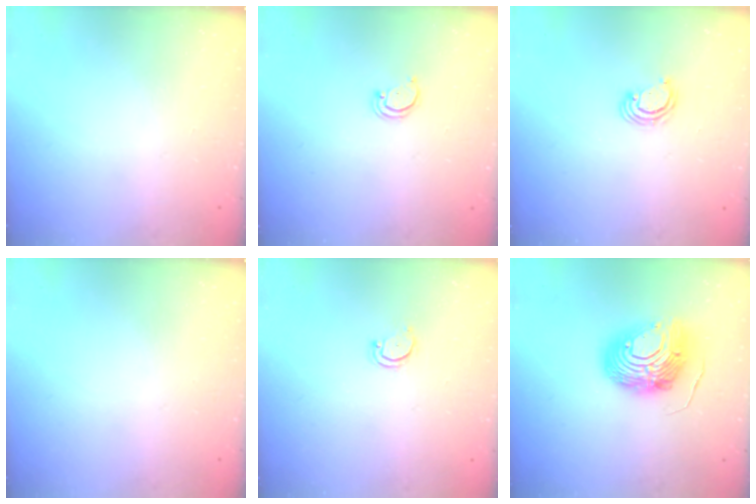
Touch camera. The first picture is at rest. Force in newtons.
{"total": 1.6, "press": 1.6, "slide": 0.1}
{"total": 2.5, "press": 2.5, "slide": 0.2}
{"total": 0.0}
{"total": 3.0, "press": 3.0, "slide": 0.2}
{"total": 12.2, "press": 12.2, "slide": 1.2}